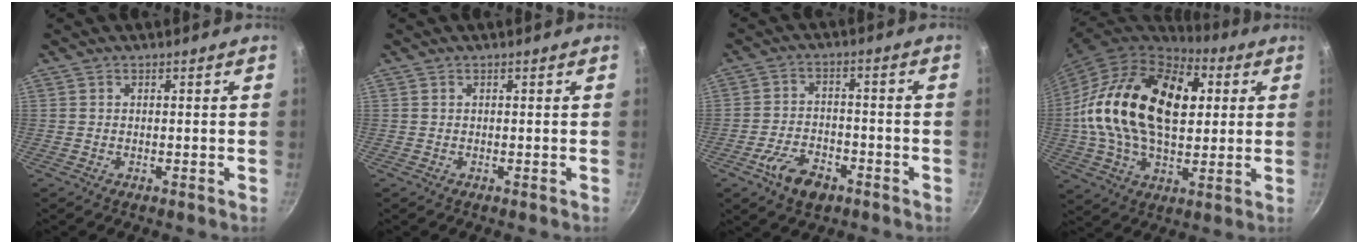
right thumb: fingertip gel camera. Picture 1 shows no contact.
{"total": 0.0}
{"total": 8.3, "force": [-4.7, 4.6, 5.1], "torque": [-0.085, 0.028, -0.086]}
{"total": 28.2, "force": [4.7, 17.2, 21.8], "torque": [-0.379, 0.020, 0.067]}